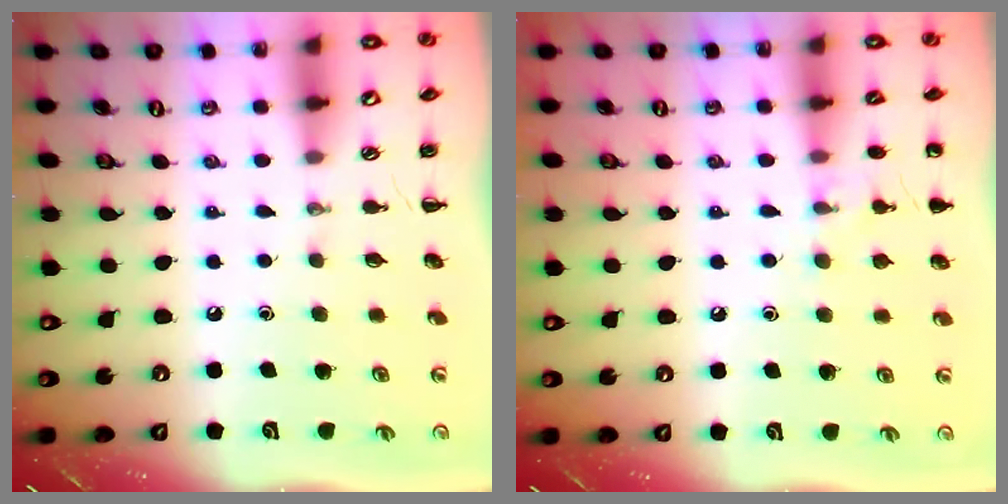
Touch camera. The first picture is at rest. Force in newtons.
{"total": 7.6, "press": 7.3, "slide": 2.0}